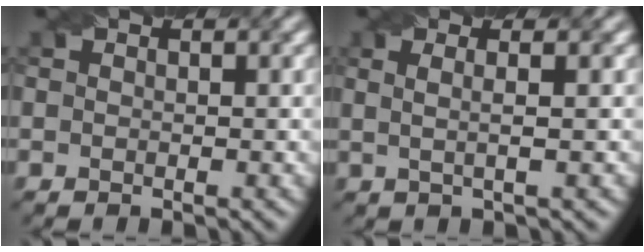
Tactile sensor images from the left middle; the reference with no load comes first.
{"total": 3.8, "force": [1.3, 1.7, 3.2], "torque": [-0.039, 0.017, -0.006]}